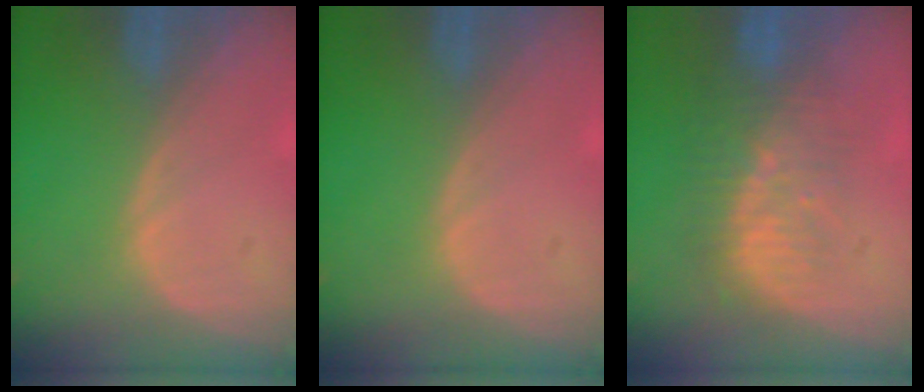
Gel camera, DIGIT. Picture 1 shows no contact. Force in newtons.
{"total": 0.0}
{"total": 8.4, "press": 7.8, "slide": 3.0}